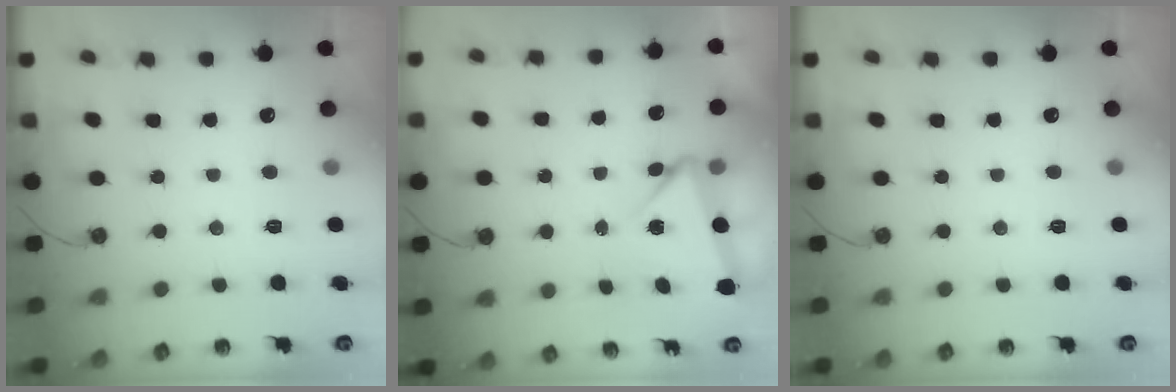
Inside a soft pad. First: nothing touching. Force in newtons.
{"total": 4.7, "press": 4.6, "slide": 0.5}
{"total": 0.0}